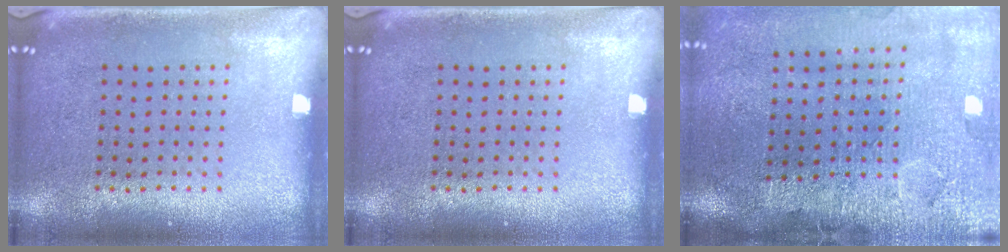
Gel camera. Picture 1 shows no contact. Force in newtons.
{"total": 0.0}
{"total": 4.6, "press": 3.7, "slide": 2.8}